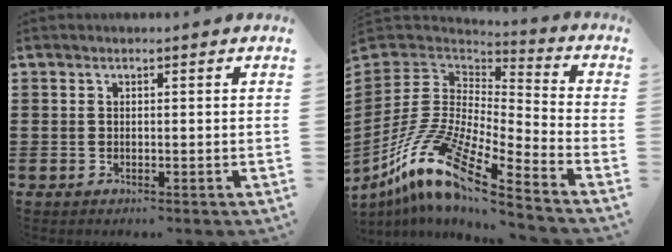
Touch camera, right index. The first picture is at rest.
{"total": 14.2, "force": [-9.7, 3.5, 9.8], "torque": [-0.226, 0.005, -0.198]}